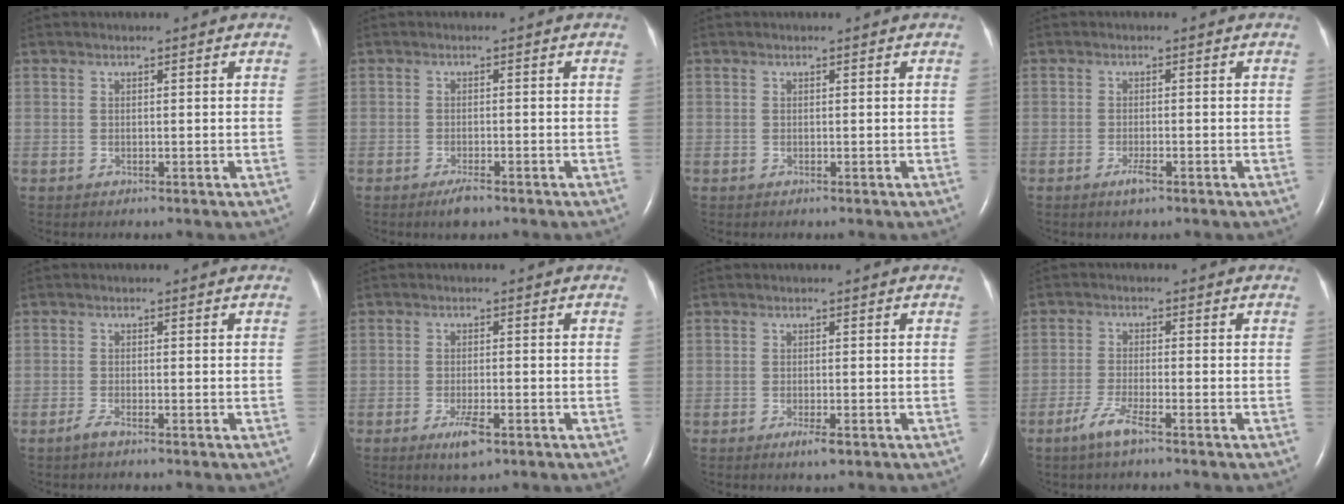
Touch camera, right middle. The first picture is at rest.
{"total": 2.3, "force": [-1.6, 0.4, 1.5], "torque": [-0.034, -0.004, -0.028]}
{"total": 0.0}
{"total": 1.8, "force": [-1.1, 0.3, 1.3], "torque": [-0.031, -0.003, -0.021]}
{"total": 1.3, "force": [-1.1, 0.0, 0.8], "torque": [-0.025, -0.003, -0.023]}
{"total": 3.8, "force": [-2.1, 0.8, 3.1], "torque": [-0.060, -0.005, -0.035]}
{"total": 2.0, "force": [-1.1, 0.3, 1.6], "torque": [-0.030, -0.004, -0.018]}
{"total": 3.8, "force": [-2.6, 0.1, 2.7], "torque": [-0.064, -0.007, -0.055]}